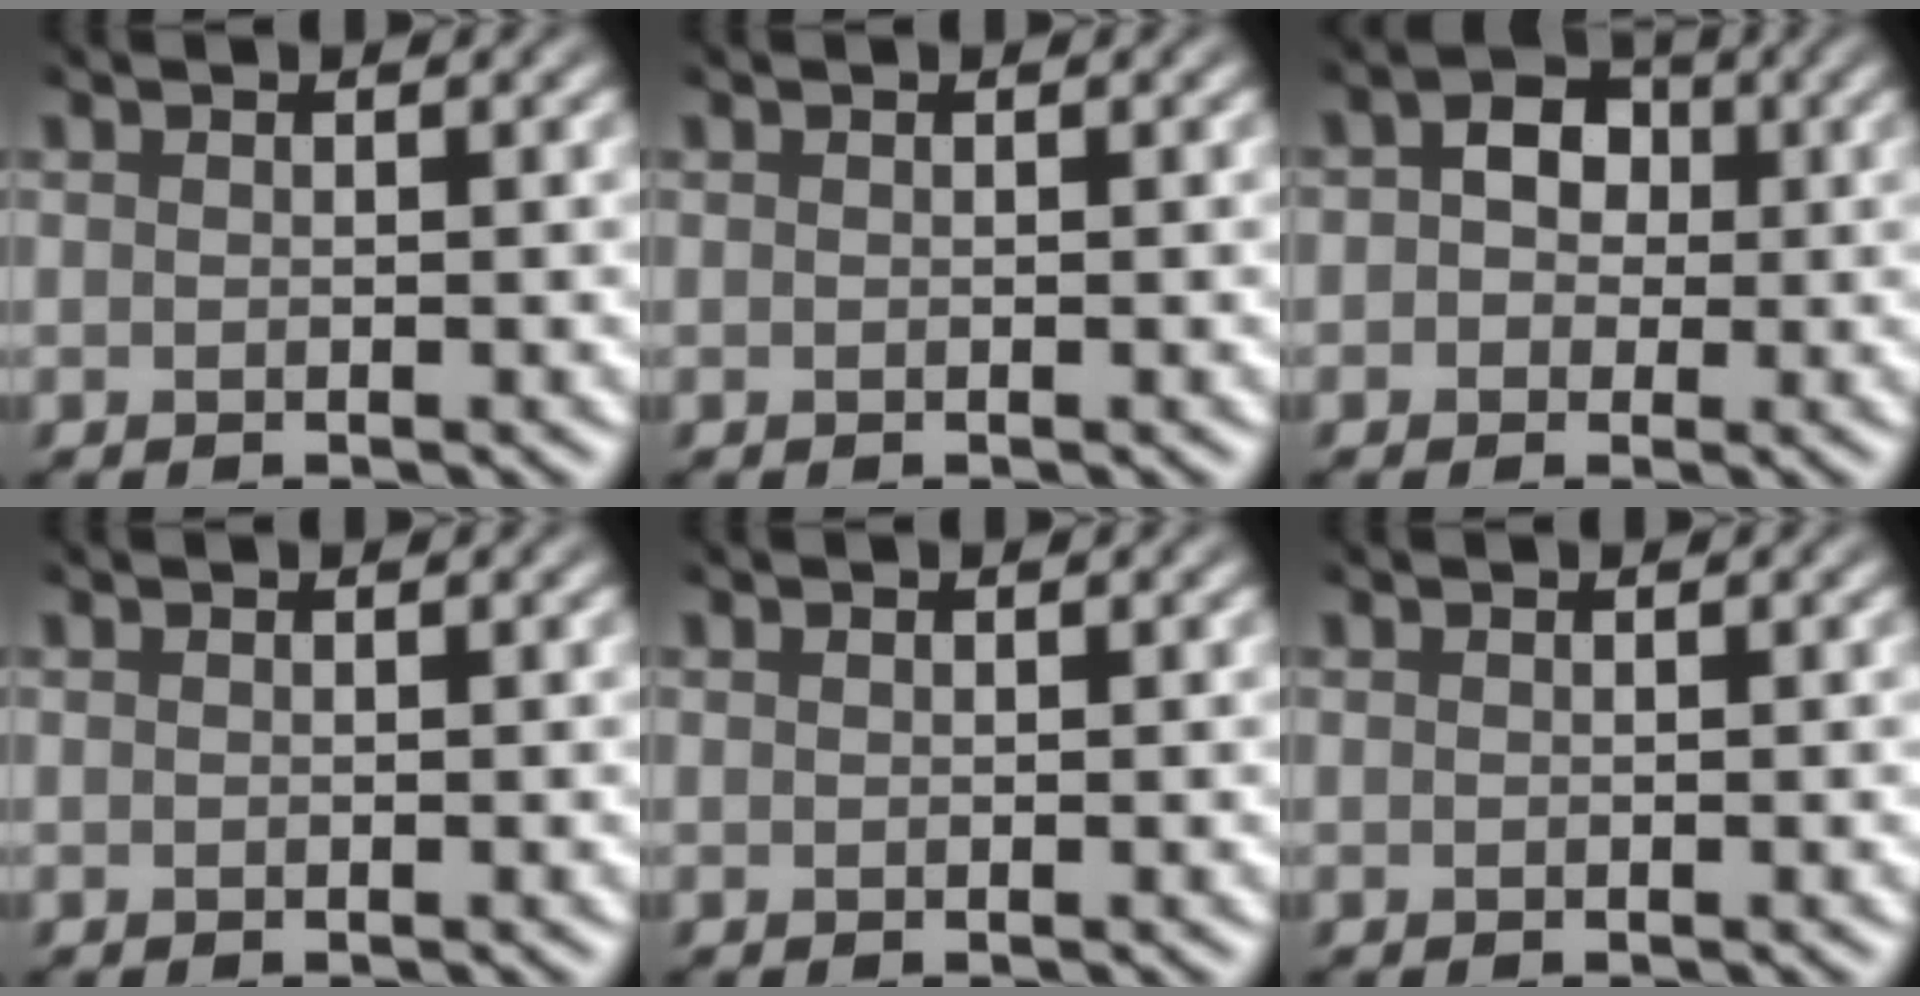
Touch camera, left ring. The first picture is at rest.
{"total": 0.0}
{"total": 2.3, "force": [-0.8, 2.1, 0.7], "torque": [-0.010, 0.007, -0.016]}
{"total": 0.0}
{"total": 0.6, "force": [-0.3, -0.4, -0.4], "torque": [-0.004, -0.002, 0.005]}
{"total": 0.0}